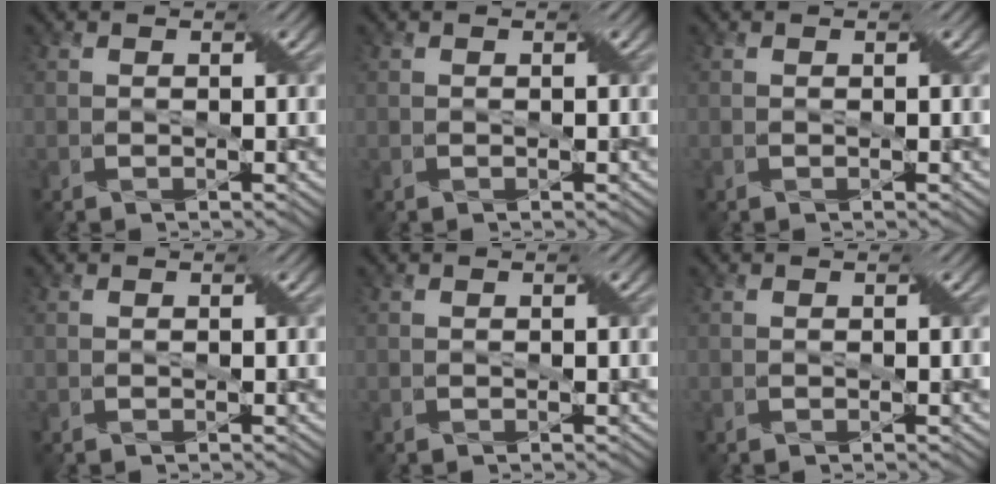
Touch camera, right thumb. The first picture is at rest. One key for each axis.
{"total": 0.0}
{"total": 0.0}
{"total": 0.0}
{"total": 0.0}
{"total": 0.0}